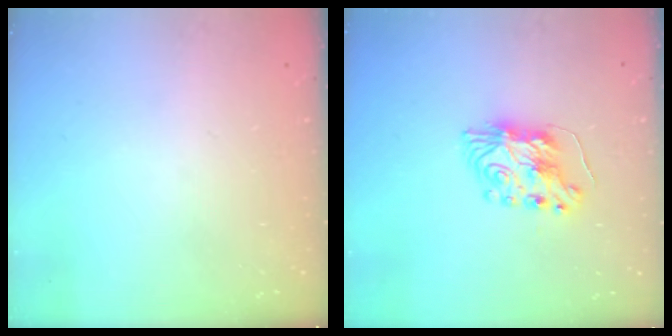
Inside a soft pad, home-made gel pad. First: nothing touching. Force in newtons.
{"total": 8.6, "press": 8.6, "slide": 0.5}